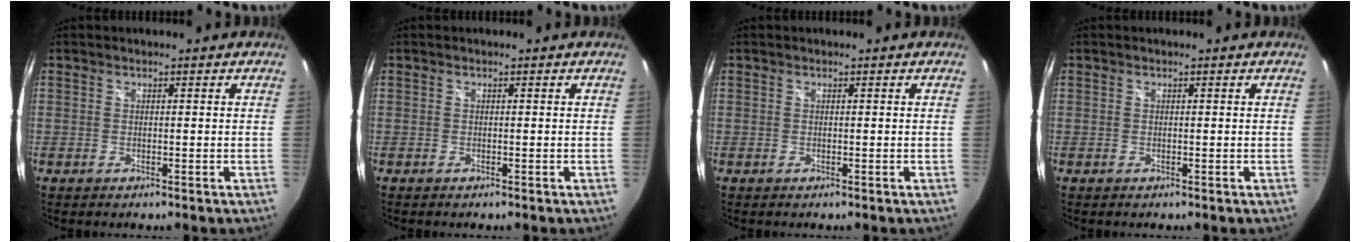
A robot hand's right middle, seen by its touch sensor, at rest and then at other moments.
{"total": 0.0}
{"total": 0.0}
{"total": 0.0}